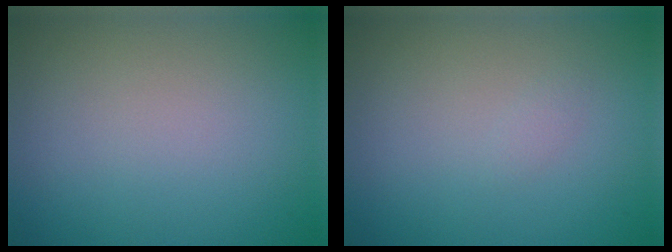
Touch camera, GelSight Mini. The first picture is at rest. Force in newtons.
{"total": 0.5, "press": 0.5, "slide": 0.0}